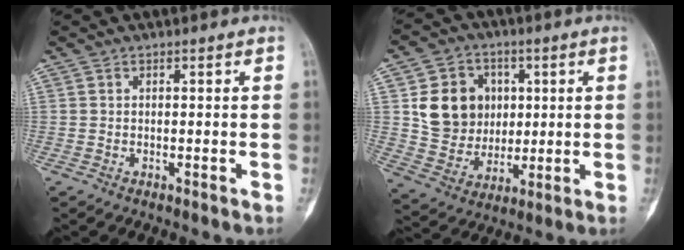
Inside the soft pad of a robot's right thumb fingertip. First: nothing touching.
{"total": 13.5, "force": [2.6, 11.7, 6.2], "torque": [-0.065, -0.002, 0.060]}